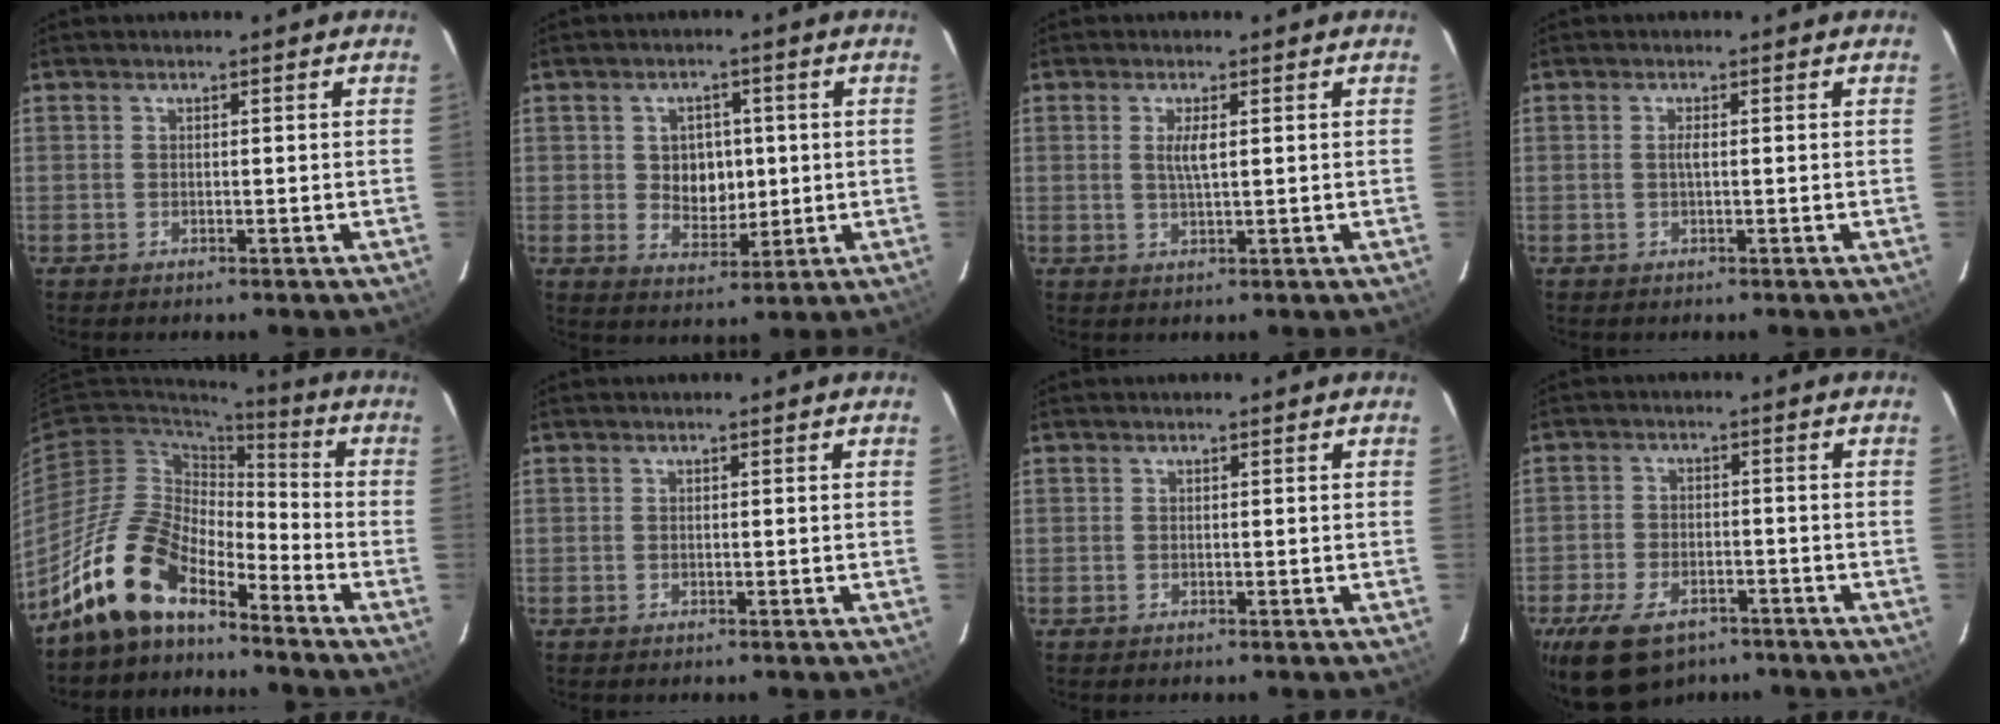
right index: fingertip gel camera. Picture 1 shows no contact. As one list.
[{"total": 6.5, "force": [0.4, 5.3, 3.8], "torque": [-0.064, 0.006, 0.016]}, {"total": 2.6, "force": [0.6, 0.4, 2.5], "torque": [-0.049, -0.002, 0.010]}, {"total": 1.1, "force": [0.0, 0.0, 1.1], "torque": [-0.021, 0.002, -0.002]}, {"total": 14.0, "force": [-10.9, 5.6, 6.8], "torque": [-0.131, 0.010, -0.216]}, {"total": 0.0}, {"total": 0.0}, {"total": 13.1, "force": [-8.7, 7.2, 6.6], "torque": [-0.160, -0.014, -0.139]}]